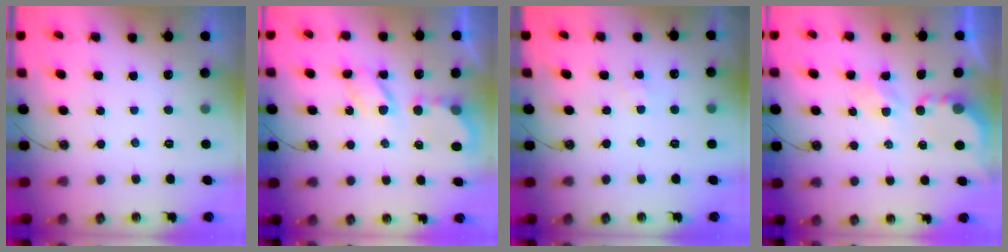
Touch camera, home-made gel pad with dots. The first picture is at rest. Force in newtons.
{"total": 5.9, "press": 5.9, "slide": 0.3}
{"total": 4.2, "press": 4.2, "slide": 0.6}
{"total": 3.8, "press": 3.8, "slide": 0.3}